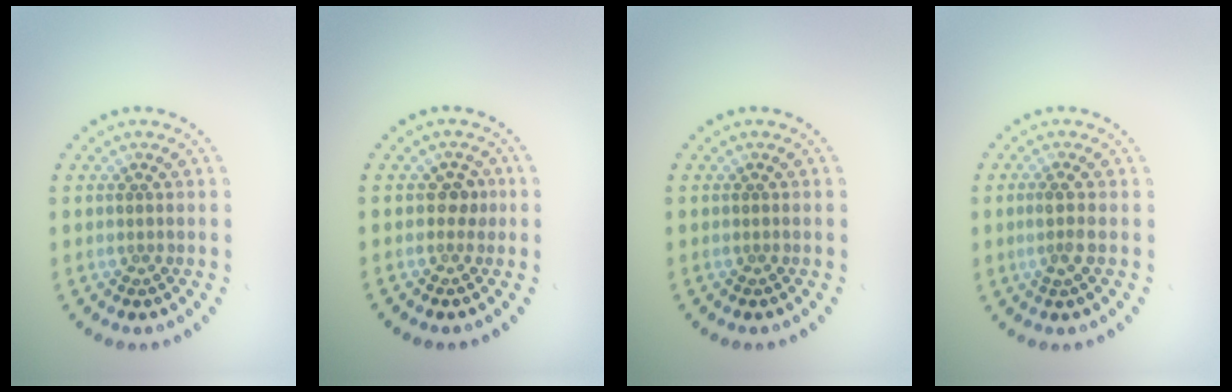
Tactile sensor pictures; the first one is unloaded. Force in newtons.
{"total": 1.2, "press": 1.0, "slide": 0.5}
{"total": 0.0}
{"total": 1.4, "press": 1.3, "slide": 0.7}